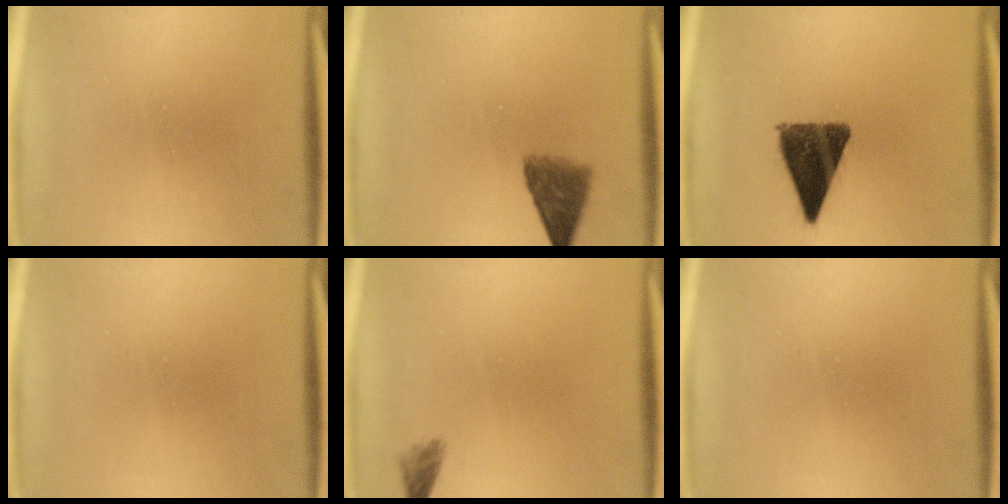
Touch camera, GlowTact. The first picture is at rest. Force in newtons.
{"total": 5.5}
{"total": 11.5}
{"total": 0.0}
{"total": 1.6}
{"total": 0.0}